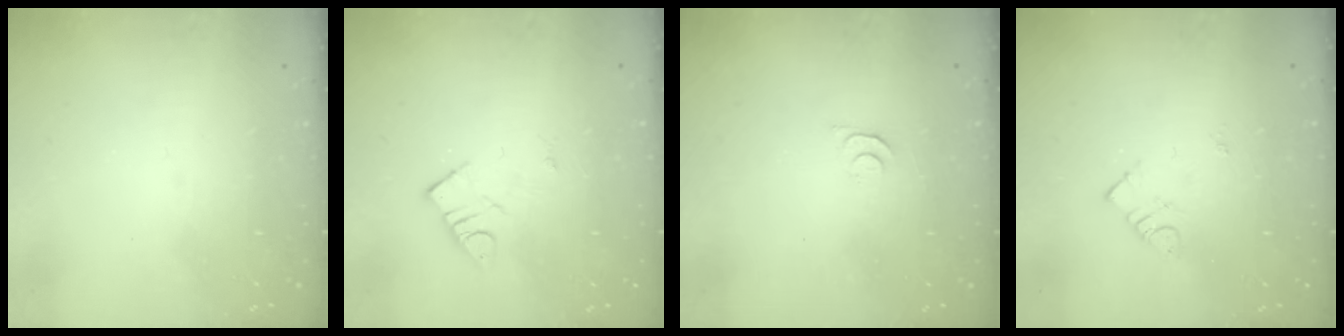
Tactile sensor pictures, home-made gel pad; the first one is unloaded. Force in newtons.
{"total": 3.8, "press": 3.7, "slide": 0.4}
{"total": 4.1, "press": 4.0, "slide": 0.6}
{"total": 3.9, "press": 3.8, "slide": 0.5}